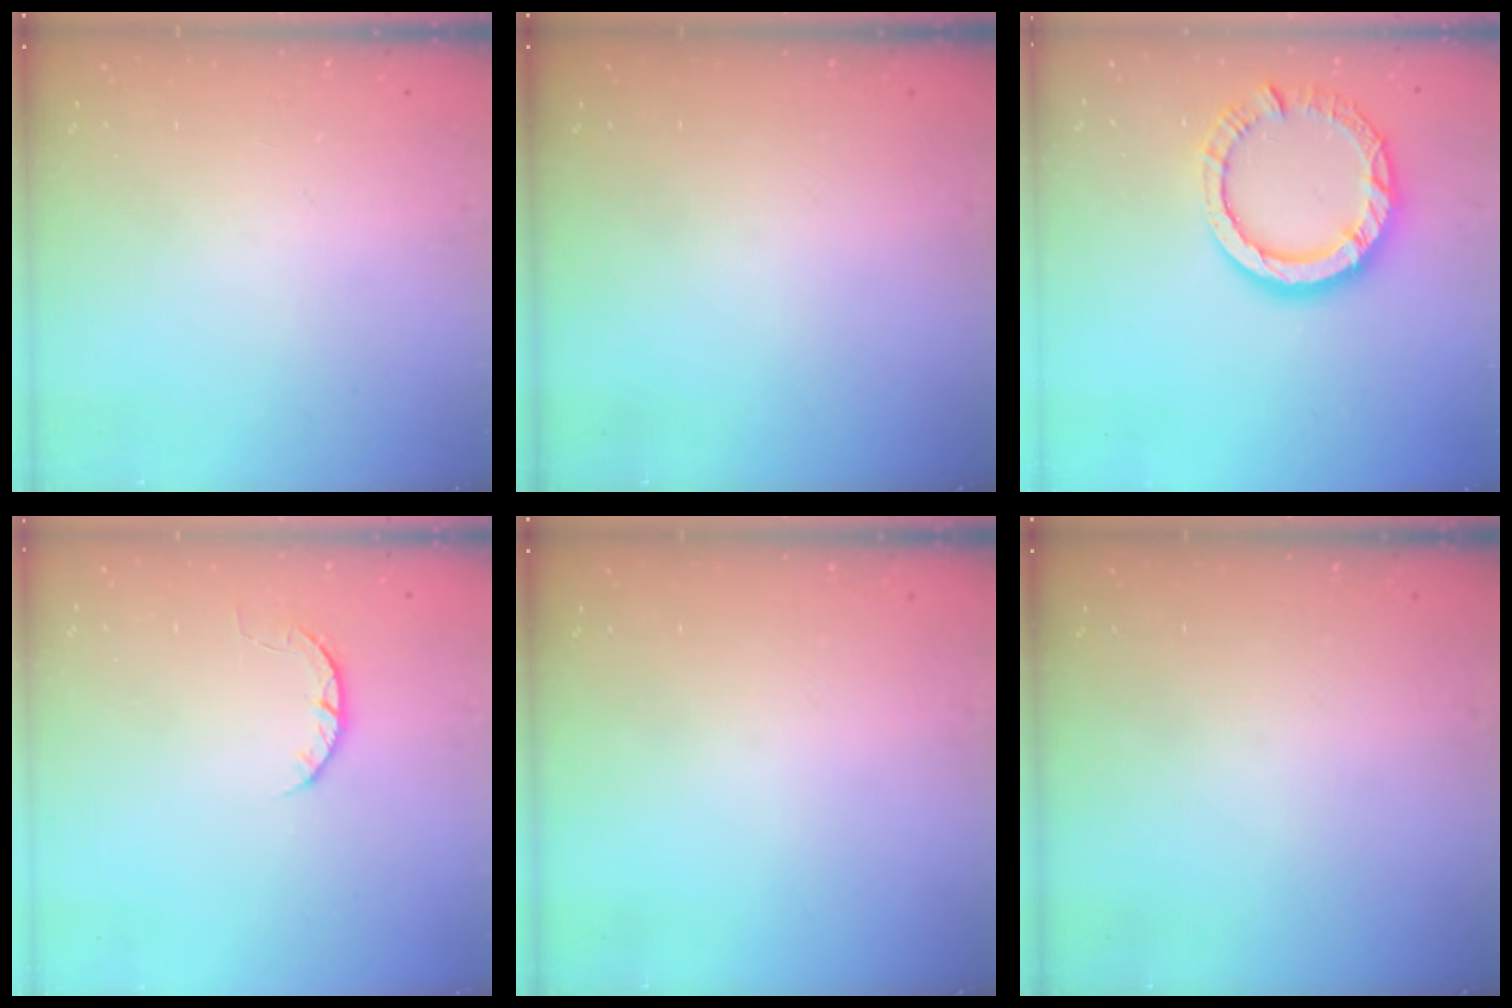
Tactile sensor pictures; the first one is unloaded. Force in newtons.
{"total": 0.0}
{"total": 13.2, "press": 13.1, "slide": 1.6}
{"total": 4.5, "press": 4.5, "slide": 0.7}
{"total": 0.0}
{"total": 0.0}